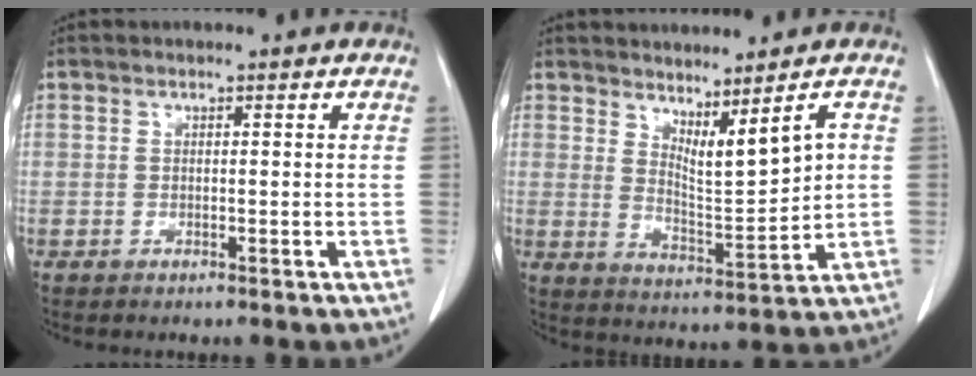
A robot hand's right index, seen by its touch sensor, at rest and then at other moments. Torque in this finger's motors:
{"motor_torque": [0.13, 0.12, 0.21, 0.05]}